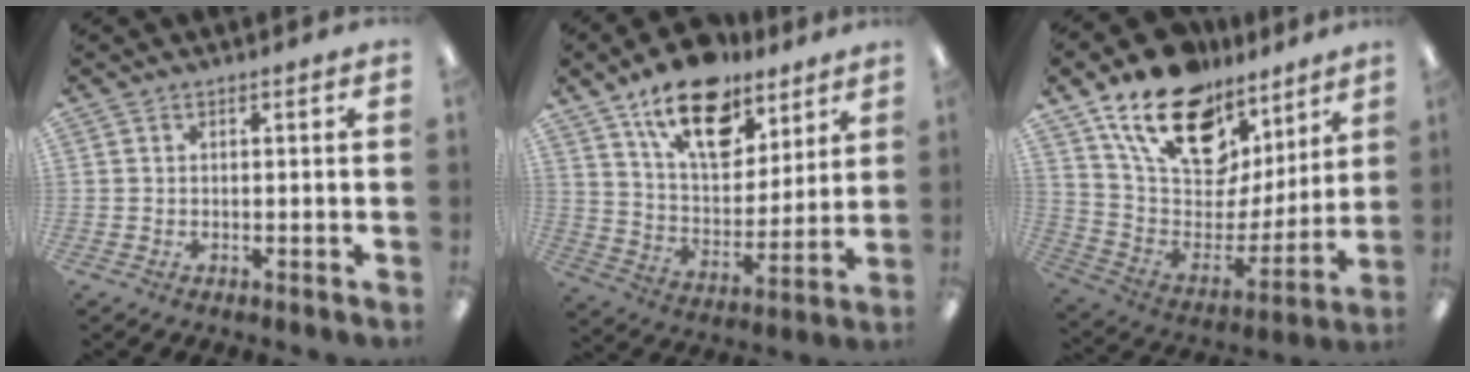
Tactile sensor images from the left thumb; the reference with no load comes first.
{"total": 18.7, "force": [12.6, 9.7, 9.9], "torque": [-0.156, -0.069, 0.219]}
{"total": 21.9, "force": [14.5, 12.1, 11.1], "torque": [-0.190, -0.086, 0.261]}